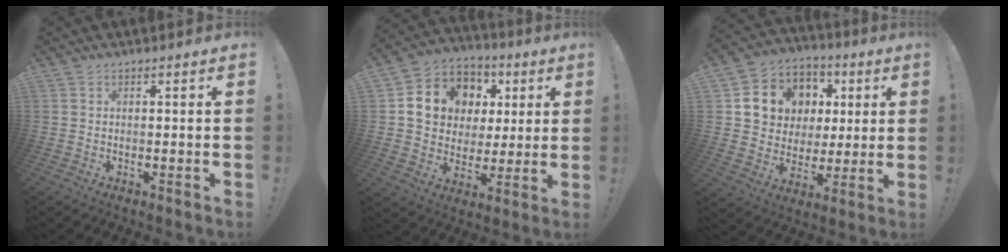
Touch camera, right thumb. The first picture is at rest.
{"total": 13.7, "force": [3.9, 11.9, 5.6], "torque": [-0.079, -0.013, 0.091]}
{"total": 12.5, "force": [3.8, 11.4, 3.5], "torque": [-0.053, -0.015, 0.097]}